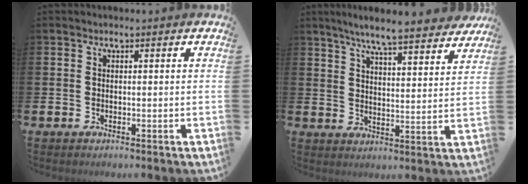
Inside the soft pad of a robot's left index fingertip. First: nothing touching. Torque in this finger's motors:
{"motor_torque": [0.68, -1.23, 0.84, 0.21]}